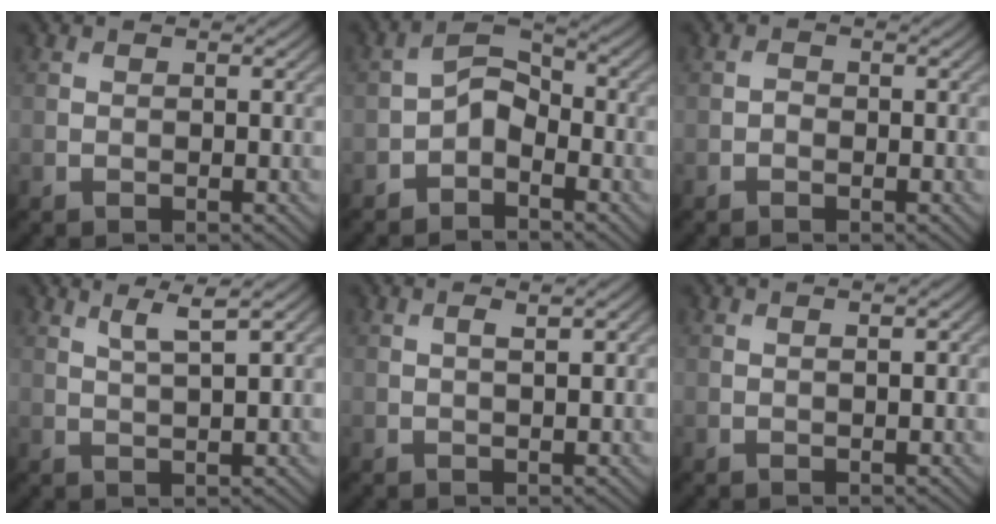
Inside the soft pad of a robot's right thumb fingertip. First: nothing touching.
{"total": 4.1, "force": [-2.1, 2.4, 2.6], "torque": [-0.045, 0.012, -0.049]}
{"total": 0.8, "force": [-0.4, 0.6, 0.3], "torque": [-0.006, 0.000, -0.010]}
{"total": 3.5, "force": [1.8, 0.3, 3.0], "torque": [-0.057, 0.008, 0.036]}
{"total": 1.7, "force": [0.4, 0.2, 1.6], "torque": [-0.029, 0.007, 0.006]}
{"total": 1.0, "force": [0.2, 0.1, 1.0], "torque": [-0.018, 0.004, 0.003]}